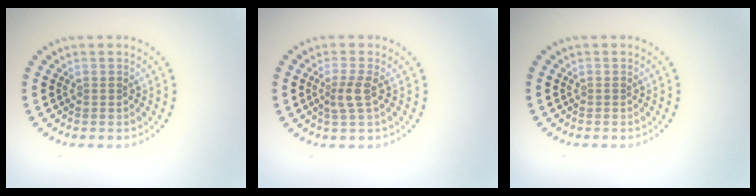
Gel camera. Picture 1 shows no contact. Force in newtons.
{"total": 2.0, "press": 1.6, "slide": 1.2}
{"total": 0.0}